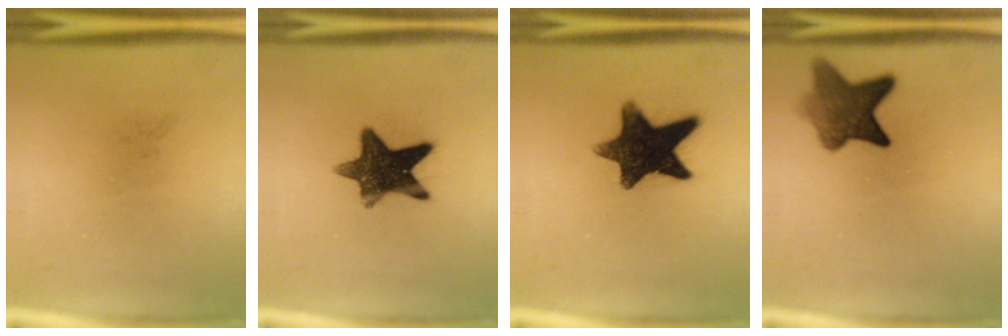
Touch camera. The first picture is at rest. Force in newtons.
{"total": 12.3}
{"total": 12.9}
{"total": 7.4}